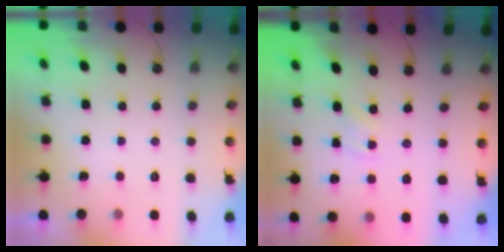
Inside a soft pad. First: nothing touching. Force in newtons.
{"total": 1.5, "press": 1.5, "slide": 0.3}